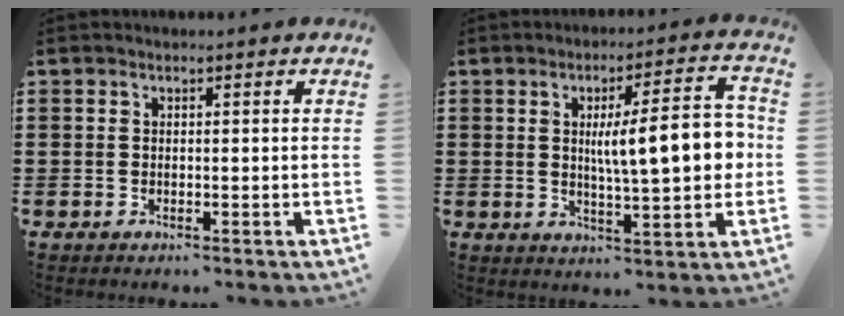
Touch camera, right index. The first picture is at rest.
{"total": 11.2, "force": [1.2, 3.0, 10.7], "torque": [-0.164, -0.004, 0.011]}